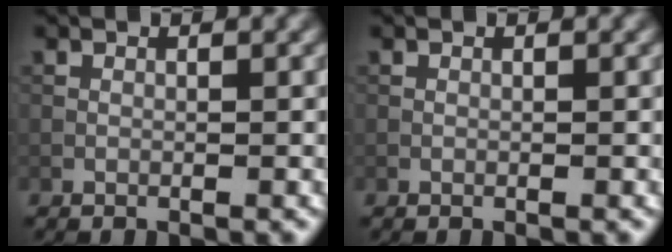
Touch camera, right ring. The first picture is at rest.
{"total": 0.0}